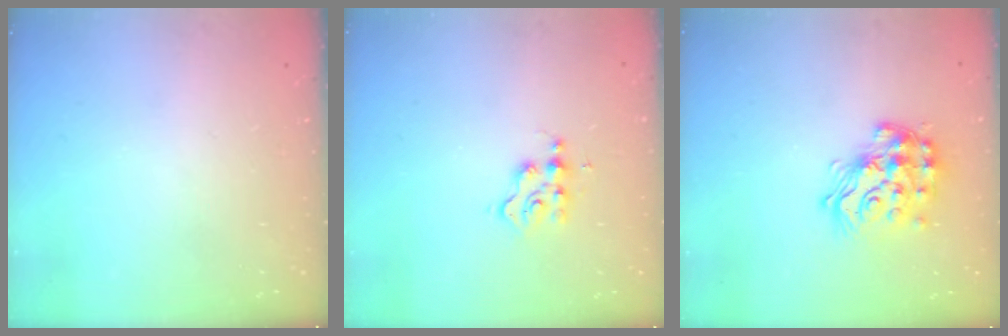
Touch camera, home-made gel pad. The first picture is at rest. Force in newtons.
{"total": 2.6, "press": 2.5, "slide": 0.7}
{"total": 18.2, "press": 18.1, "slide": 1.0}